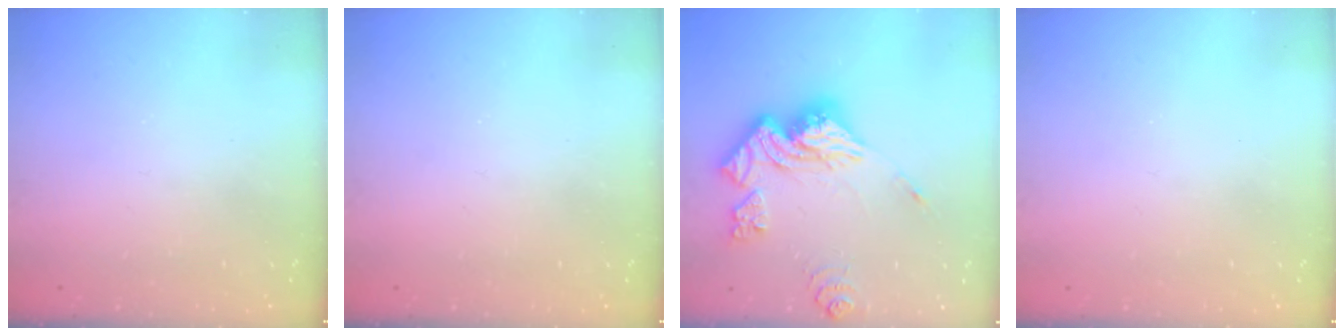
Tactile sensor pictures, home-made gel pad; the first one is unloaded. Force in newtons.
{"total": 0.0}
{"total": 18.6, "press": 18.5, "slide": 1.8}
{"total": 0.0}